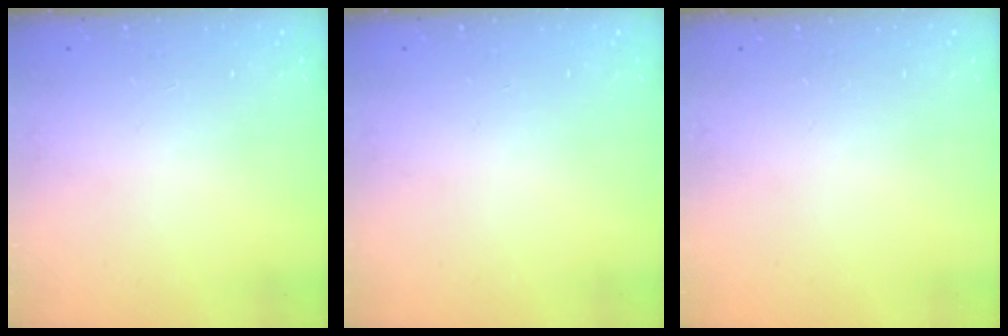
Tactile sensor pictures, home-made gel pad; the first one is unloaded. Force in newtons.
{"total": 0.0}
{"total": 0.0}